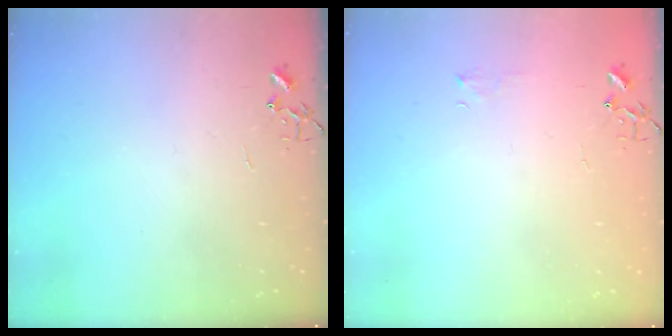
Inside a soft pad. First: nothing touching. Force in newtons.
{"total": 3.8, "press": 3.8, "slide": 0.5}